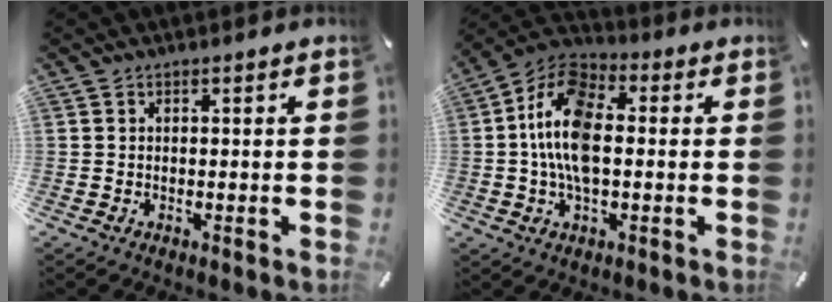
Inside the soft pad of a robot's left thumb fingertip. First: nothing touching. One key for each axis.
{"total": 13.5, "fx": -0.4, "fy": 7.9, "fz": 10.9, "tx": -0.244, "ty": 0.003, "tz": -0.008}